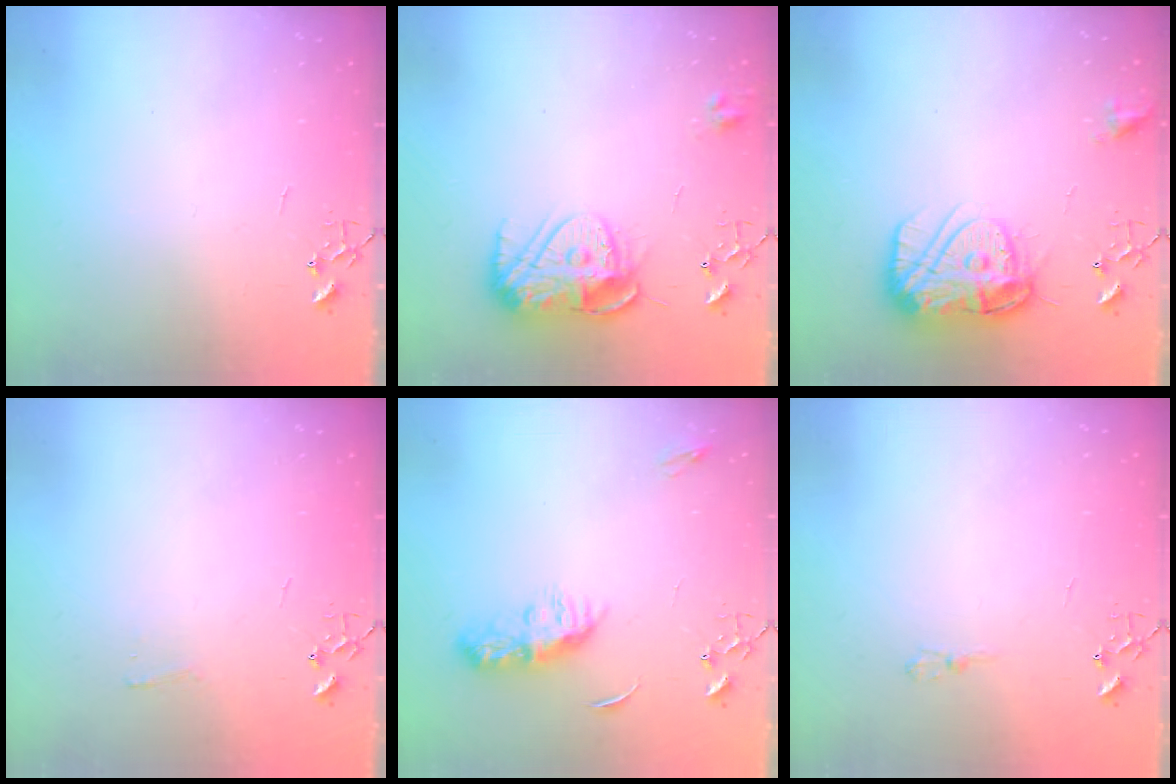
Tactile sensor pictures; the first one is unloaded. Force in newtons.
{"total": 12.6, "press": 12.6, "slide": 1.1}
{"total": 16.8, "press": 16.7, "slide": 1.5}
{"total": 3.4, "press": 3.4, "slide": 0.4}
{"total": 8.3, "press": 8.3, "slide": 0.4}
{"total": 4.8, "press": 4.8, "slide": 0.5}